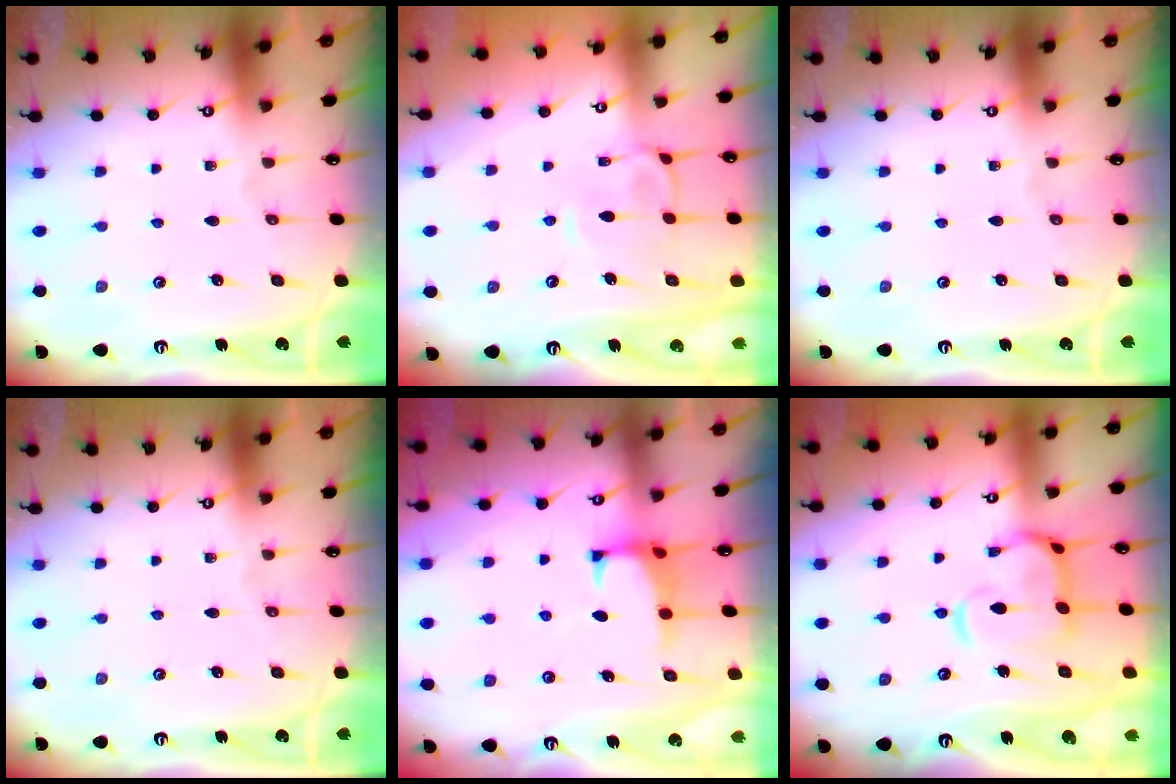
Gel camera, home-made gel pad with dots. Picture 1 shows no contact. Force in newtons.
{"total": 3.2, "press": 3.0, "slide": 1.1}
{"total": 0.0}
{"total": 0.0}
{"total": 1.4, "press": 1.3, "slide": 0.5}
{"total": 8.6, "press": 8.5, "slide": 1.4}